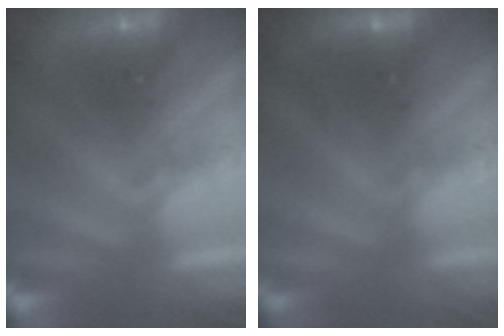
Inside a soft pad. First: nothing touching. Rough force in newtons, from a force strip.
{"total": 2.6}